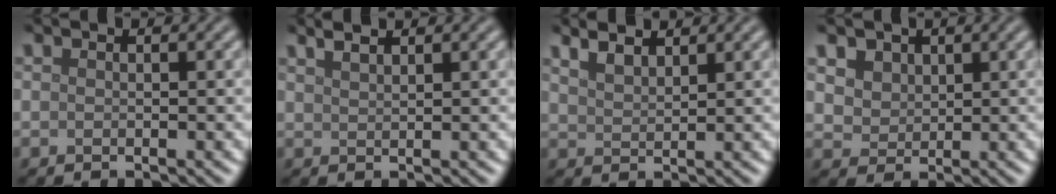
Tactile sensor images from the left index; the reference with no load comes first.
{"total": 2.4, "force": [1.9, 0.8, 1.2], "torque": [-0.005, 0.013, 0.010]}
{"total": 3.2, "force": [2.7, 1.0, 1.4], "torque": [-0.020, 0.016, 0.032]}
{"total": 4.1, "force": [2.3, 3.0, 1.6], "torque": [-0.054, 0.001, 0.045]}